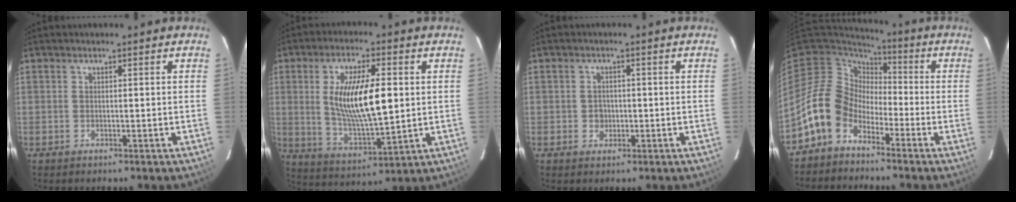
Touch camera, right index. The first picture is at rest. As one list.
[{"total": 14.6, "force": [1.8, 4.9, 13.7], "torque": [-0.248, -0.006, 0.042]}, {"total": 2.4, "force": [-0.4, 2.3, 0.7], "torque": [-0.011, 0.005, -0.004]}, {"total": 10.2, "force": [-6.5, 7.3, 2.9], "torque": [-0.068, 0.028, -0.131]}]